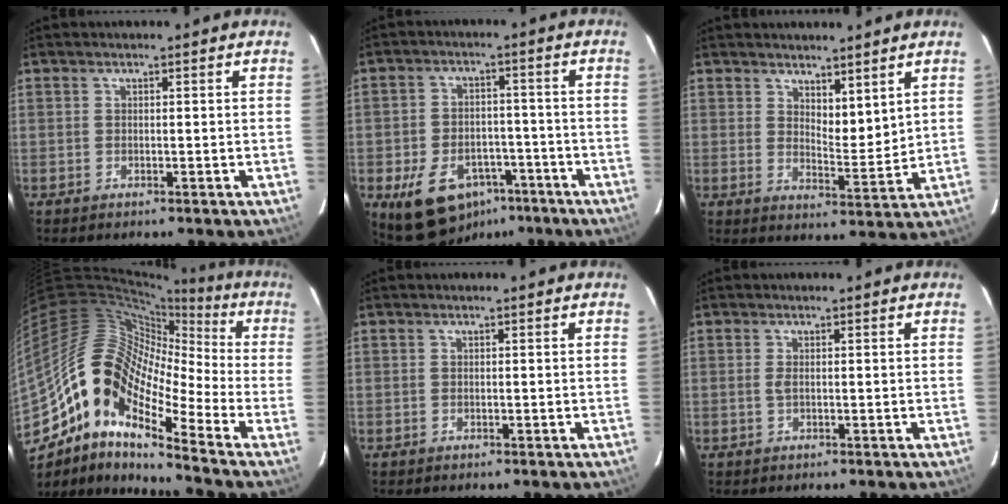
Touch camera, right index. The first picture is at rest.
{"total": 12.0, "force": [-6.6, 7.7, 6.6], "torque": [-0.110, 0.012, -0.091]}
{"total": 5.1, "force": [3.7, 1.8, 3.0], "torque": [-0.051, -0.019, 0.070]}
{"total": 19.6, "force": [-10.0, 6.9, 15.4], "torque": [-0.285, 0.045, -0.175]}
{"total": 0.0}
{"total": 0.8, "force": [0.0, 0.1, 0.8], "torque": [-0.022, -0.003, 0.001]}